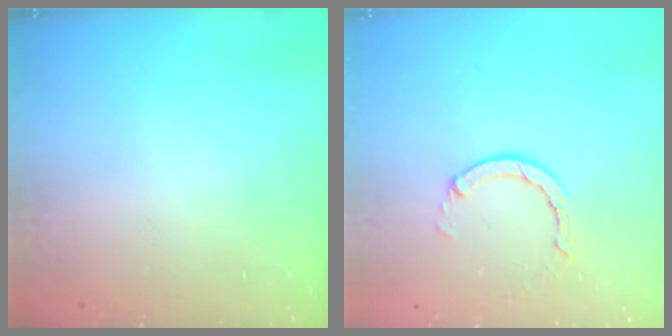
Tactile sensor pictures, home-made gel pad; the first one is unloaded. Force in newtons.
{"total": 3.2, "press": 3.1, "slide": 0.4}